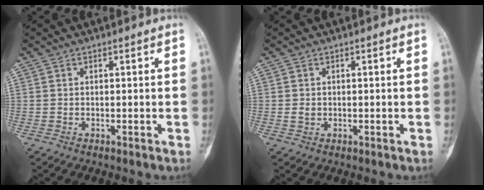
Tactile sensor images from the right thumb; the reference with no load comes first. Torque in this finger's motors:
{"motor_torque": [0.23, 0.55, 0.13, -0.24, -0.04]}